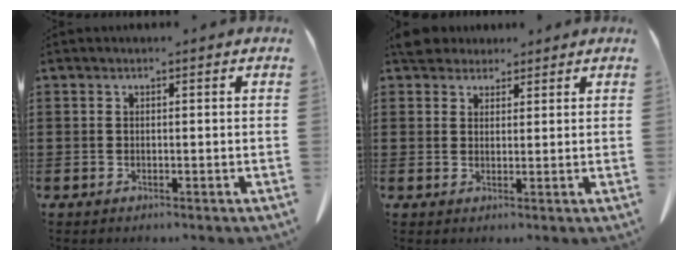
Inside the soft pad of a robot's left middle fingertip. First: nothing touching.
{"total": 4.0, "force": [3.6, 1.6, 0.9], "torque": [-0.022, -0.004, 0.070]}